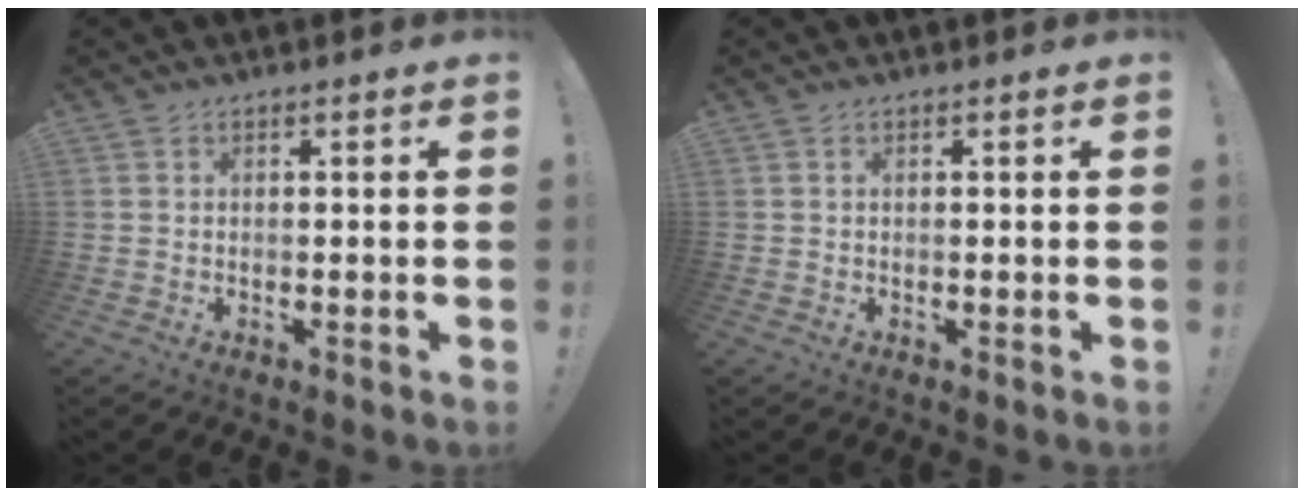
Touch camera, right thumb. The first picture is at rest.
{"total": 0.0}